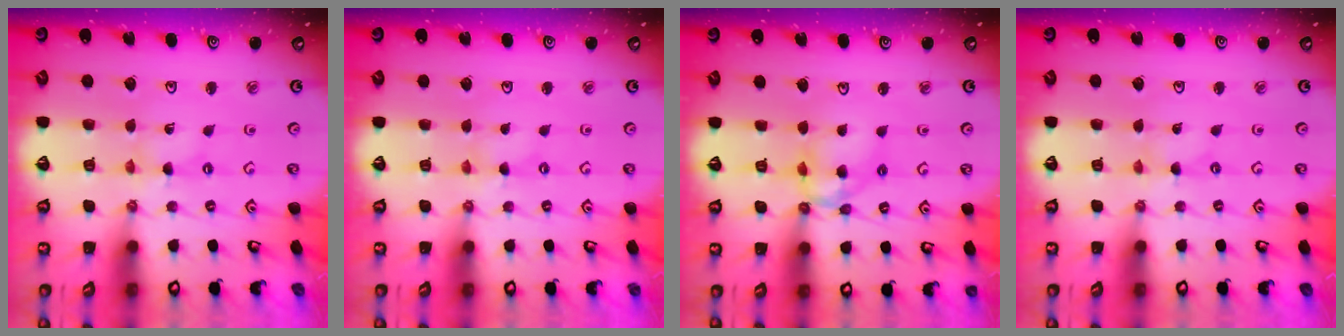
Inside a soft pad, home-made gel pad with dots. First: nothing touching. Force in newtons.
{"total": 0.0}
{"total": 9.7, "press": 9.7, "slide": 0.9}
{"total": 0.0}